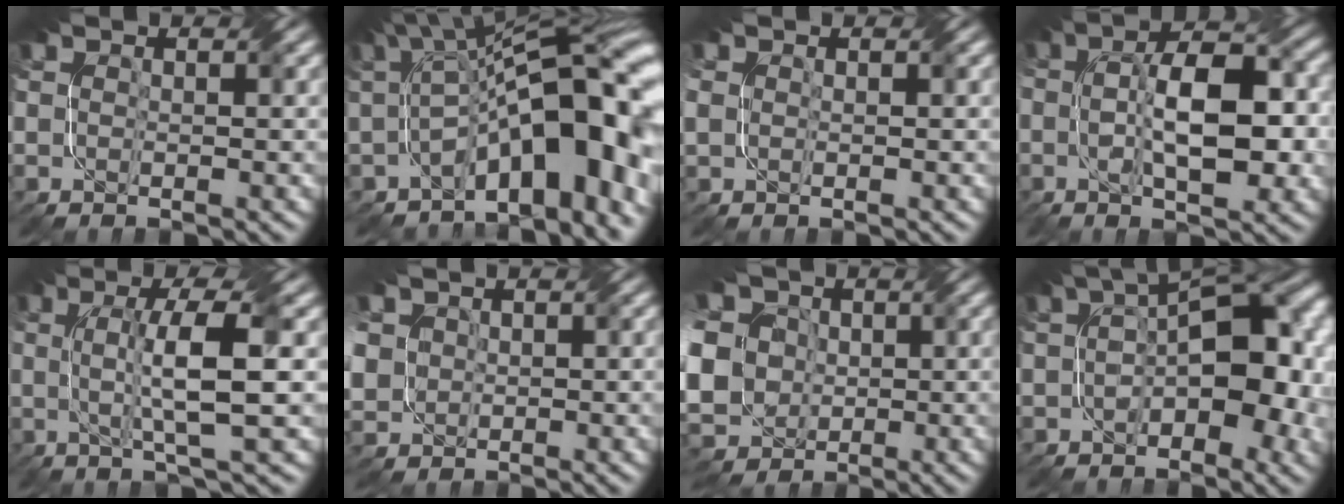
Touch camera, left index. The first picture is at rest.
{"total": 14.7, "force": [-2.8, 6.5, 12.9], "torque": [-0.154, 0.028, -0.039]}
{"total": 1.9, "force": [0.2, 1.6, 1.0], "torque": [-0.024, -0.001, 0.006]}
{"total": 9.3, "force": [-0.2, 3.7, 8.6], "torque": [-0.134, 0.013, -0.007]}
{"total": 7.0, "force": [0.6, 1.1, 6.8], "torque": [-0.111, 0.007, 0.010]}
{"total": 6.4, "force": [0.1, 5.7, 3.0], "torque": [-0.090, 0.004, -0.014]}
{"total": 15.7, "force": [-0.2, 13.7, 7.8], "torque": [-0.206, 0.010, -0.038]}
{"total": 11.5, "force": [-0.3, 5.8, 9.9], "torque": [-0.121, 0.018, -0.012]}